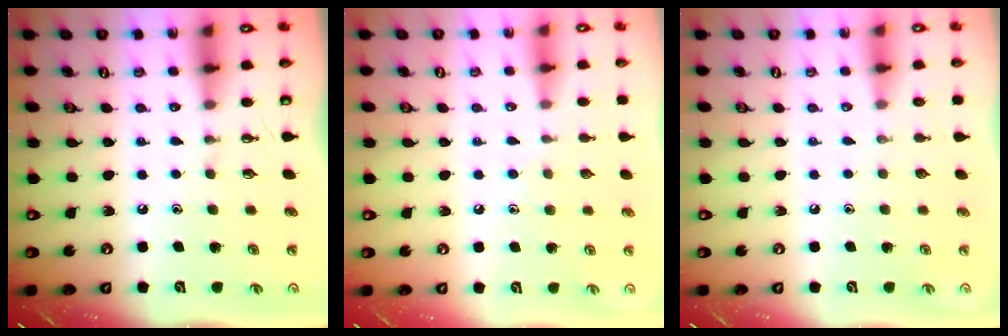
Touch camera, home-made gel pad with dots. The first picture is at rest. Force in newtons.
{"total": 7.9, "press": 7.9, "slide": 0.8}
{"total": 0.0}